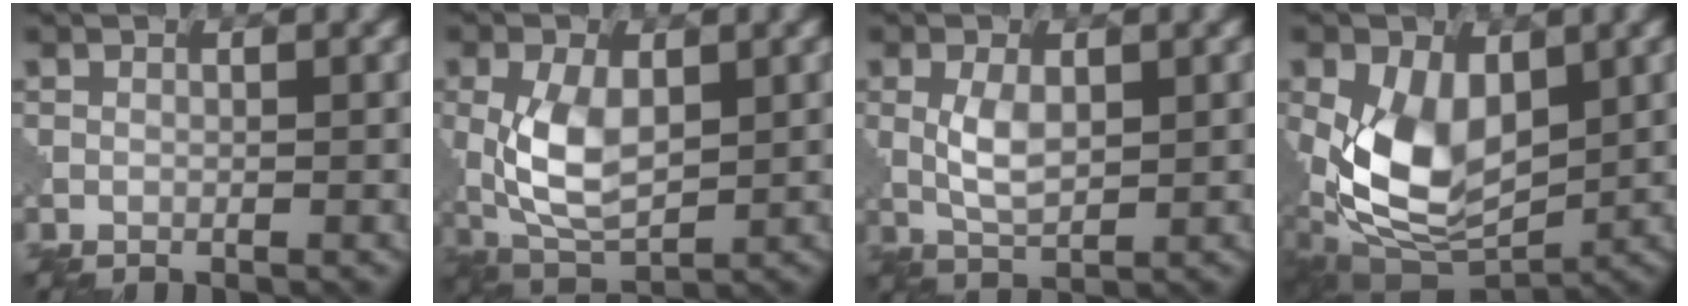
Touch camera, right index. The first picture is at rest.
{"total": 5.4, "force": [0.8, 3.0, 4.4], "torque": [-0.103, -0.003, 0.022]}
{"total": 2.8, "force": [0.8, 1.4, 2.2], "torque": [-0.056, -0.002, 0.022]}
{"total": 9.5, "force": [0.8, 6.1, 7.2], "torque": [-0.157, -0.014, 0.015]}